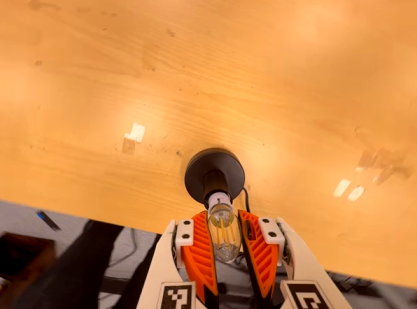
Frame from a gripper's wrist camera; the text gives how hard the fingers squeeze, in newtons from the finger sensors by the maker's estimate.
{"total": 13.8, "left": 13.2, "right": 14.5}